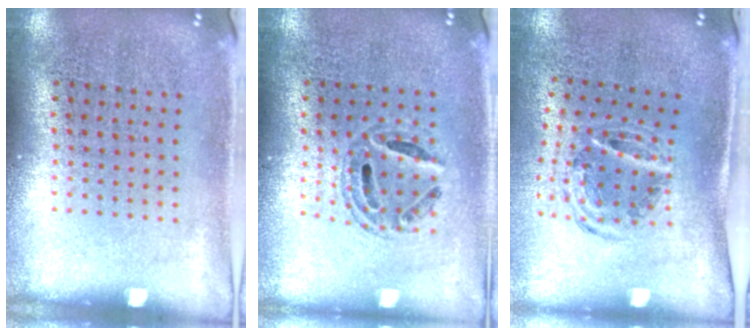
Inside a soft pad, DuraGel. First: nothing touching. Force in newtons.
{"total": 0.7, "press": 0.7, "slide": 0.1}
{"total": 1.1, "press": 1.0, "slide": 0.5}